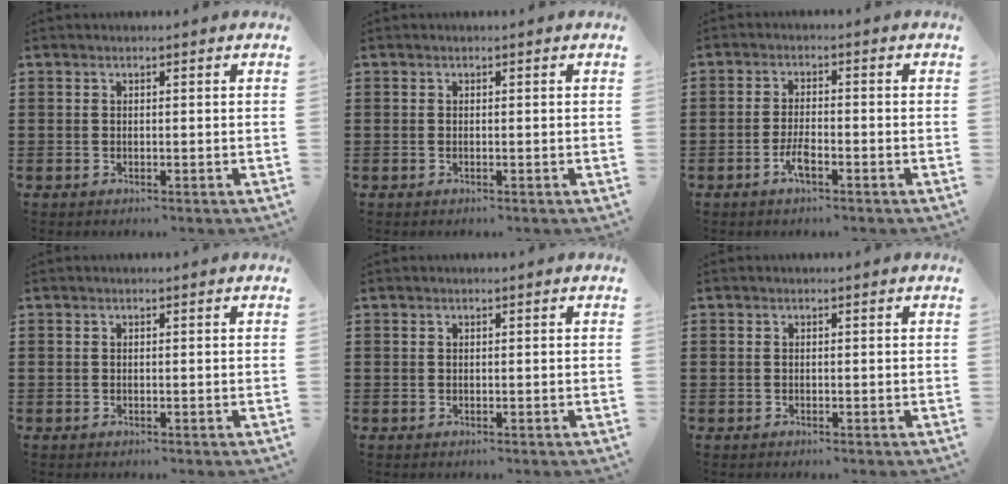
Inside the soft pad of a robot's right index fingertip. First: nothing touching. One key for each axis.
{"total": 0.0}
{"total": 3.2, "fx": -1.7, "fy": 0.8, "fz": 2.6, "tx": -0.057, "ty": -0.001, "tz": -0.036}
{"total": 0.0}
{"total": 0.0}
{"total": 0.0}